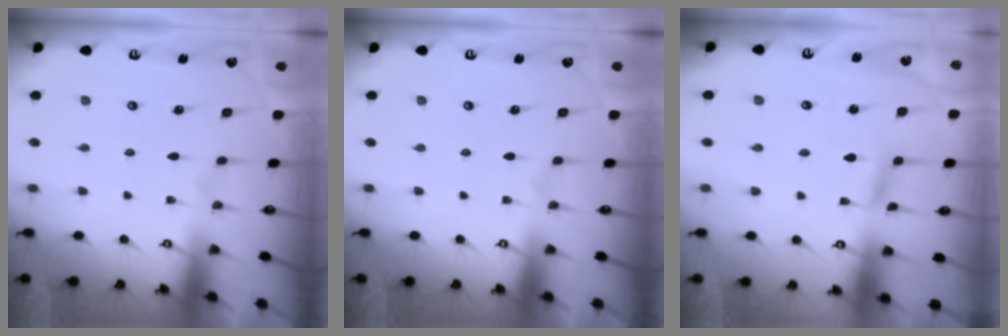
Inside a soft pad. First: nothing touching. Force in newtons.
{"total": 0.0}
{"total": 2.0, "press": 2.0, "slide": 0.2}